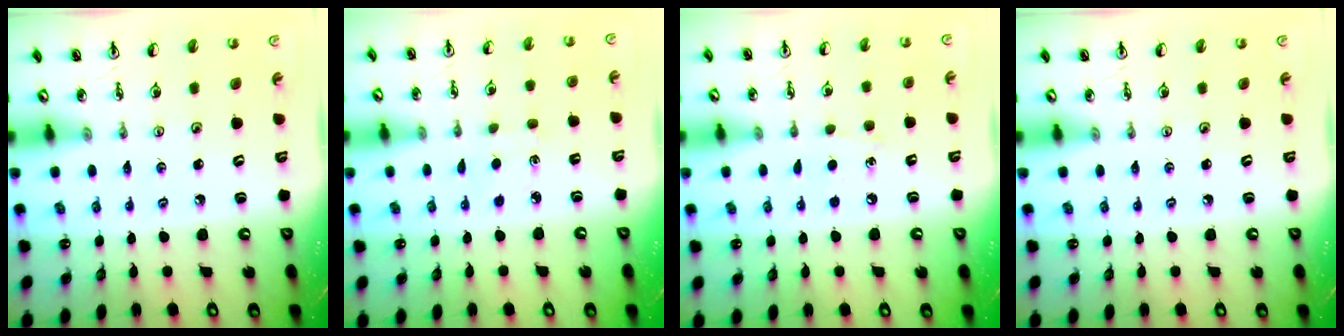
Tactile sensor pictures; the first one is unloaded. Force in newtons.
{"total": 2.8, "press": 2.8, "slide": 0.4}
{"total": 6.2, "press": 6.2, "slide": 0.8}
{"total": 0.0}